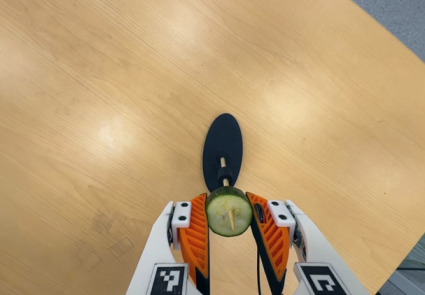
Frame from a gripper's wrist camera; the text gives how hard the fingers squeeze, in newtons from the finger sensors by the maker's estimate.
{"total": 11.1, "left": 10.7, "right": 11.6}